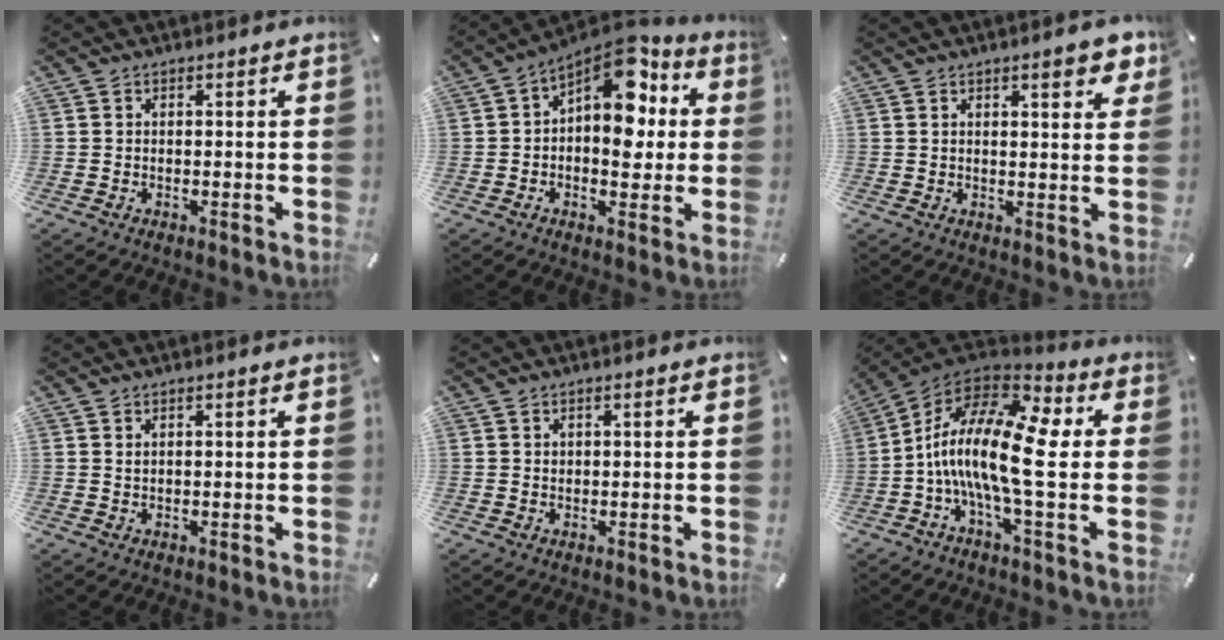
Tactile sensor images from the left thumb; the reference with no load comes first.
{"total": 13.1, "force": [5.0, 7.6, 9.4], "torque": [-0.125, -0.046, 0.085]}
{"total": 5.8, "force": [3.5, 1.8, 4.3], "torque": [-0.058, -0.013, 0.055]}
{"total": 0.9, "force": [0.6, 0.0, 0.7], "torque": [-0.014, -0.002, 0.012]}
{"total": 0.7, "force": [0.6, 0.2, 0.3], "torque": [-0.006, -0.002, 0.012]}
{"total": 20.2, "force": [-0.6, 6.8, 19.0], "torque": [-0.402, -0.017, -0.019]}